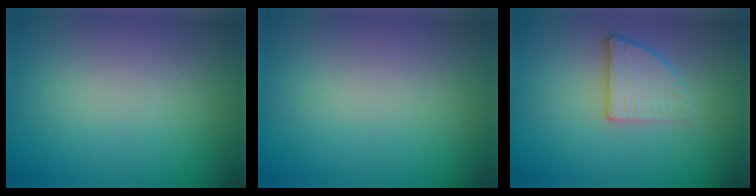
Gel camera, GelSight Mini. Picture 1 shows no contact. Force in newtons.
{"total": 0.0}
{"total": 2.6, "press": 2.3, "slide": 1.2}